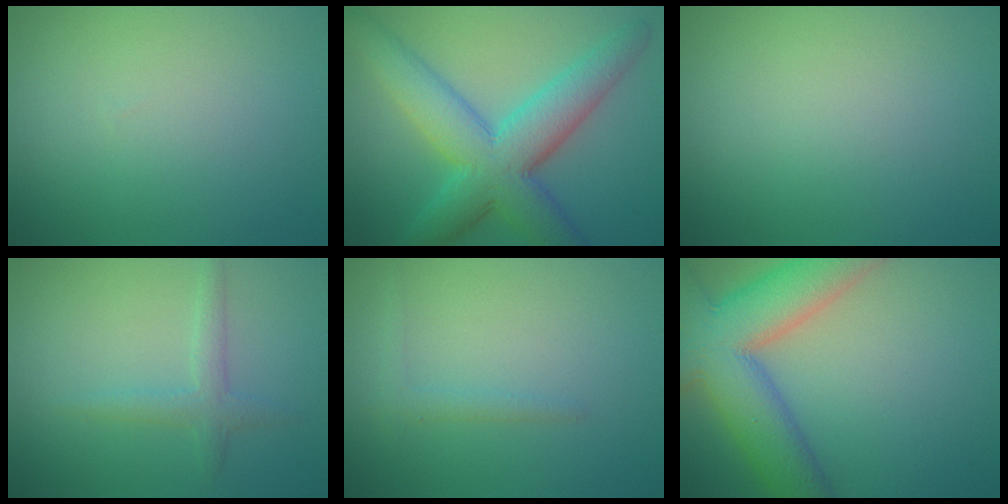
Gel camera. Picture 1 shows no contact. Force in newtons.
{"total": 8.5, "press": 8.5, "slide": 0.0}
{"total": 0.0}
{"total": 1.9, "press": 1.9, "slide": 0.1}
{"total": 1.1, "press": 1.1, "slide": 0.1}
{"total": 10.2, "press": 10.2, "slide": 0.5}